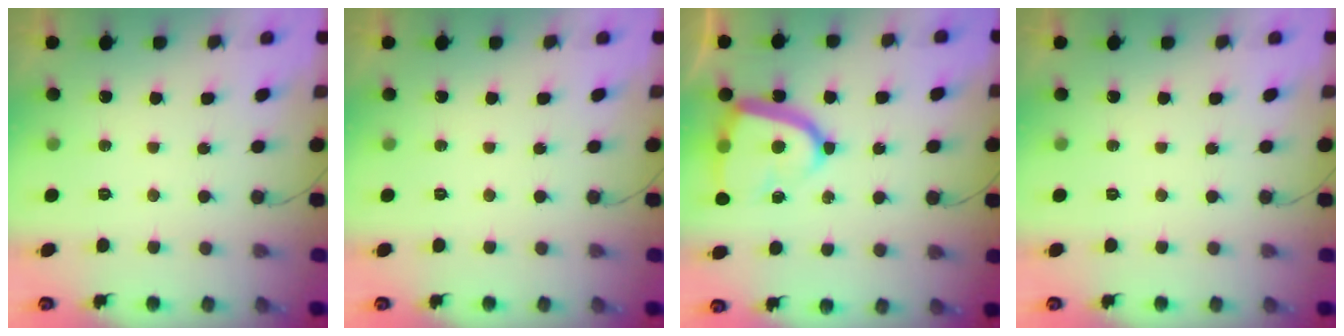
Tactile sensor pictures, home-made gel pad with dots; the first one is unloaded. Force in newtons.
{"total": 0.0}
{"total": 14.4, "press": 14.4, "slide": 1.3}
{"total": 0.0}